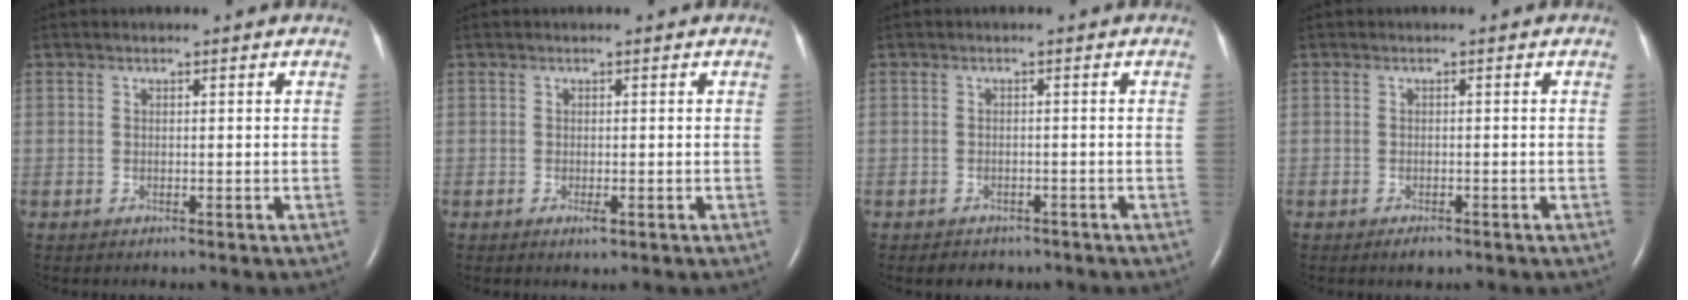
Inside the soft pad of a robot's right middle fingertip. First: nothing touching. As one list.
[{"total": 1.0, "force": [-0.4, 0.2, 0.9], "torque": [-0.017, -0.002, -0.007]}, {"total": 3.4, "force": [-2.8, 1.8, 0.6], "torque": [-0.012, 0.003, -0.032]}, {"total": 1.3, "force": [-1.0, 0.5, 0.8], "torque": [-0.016, -0.001, -0.012]}]